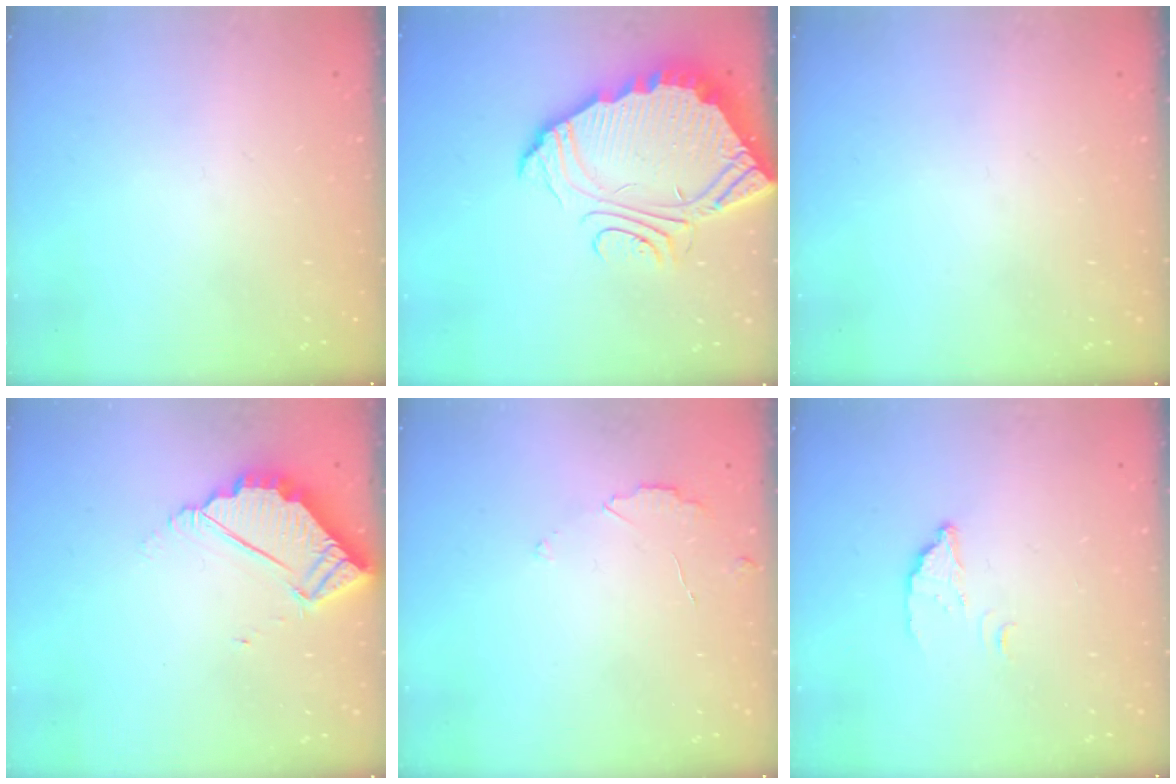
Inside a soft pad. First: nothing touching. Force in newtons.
{"total": 9.5, "press": 9.5, "slide": 0.8}
{"total": 0.0}
{"total": 4.1, "press": 4.1, "slide": 0.2}
{"total": 2.7, "press": 2.6, "slide": 0.3}
{"total": 2.7, "press": 2.7, "slide": 0.3}